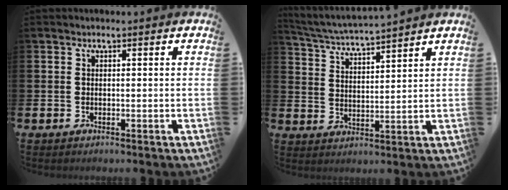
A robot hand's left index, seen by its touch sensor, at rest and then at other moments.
{"total": 4.3, "force": [4.3, -0.2, 0.5], "torque": [-0.031, -0.031, 0.073]}